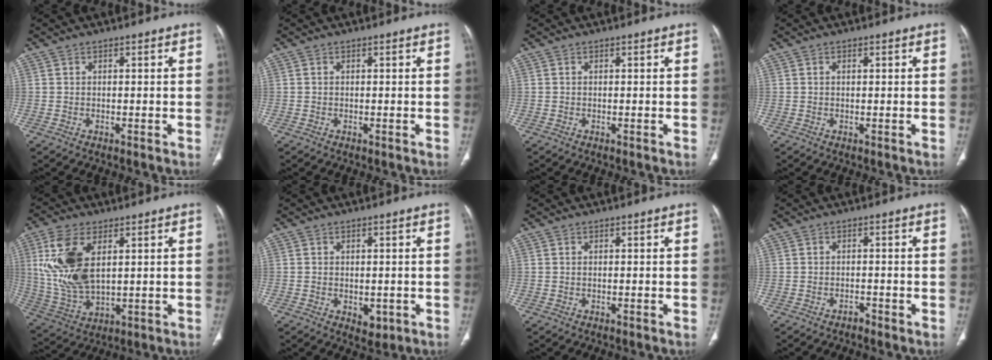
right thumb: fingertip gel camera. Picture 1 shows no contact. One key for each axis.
{"total": 0.0}
{"total": 0.0}
{"total": 0.6, "fx": 0.2, "fy": 0.3, "fz": 0.5, "tx": -0.012, "ty": 0.002, "tz": 0.003}
{"total": 14.2, "fx": 3.9, "fy": 7.5, "fz": 11.4, "tx": -0.247, "ty": -0.014, "tz": 0.087}
{"total": 3.1, "fx": -0.7, "fy": 2.1, "fz": 2.2, "tx": -0.021, "ty": -0.004, "tz": 0.001}
{"total": 0.0}
{"total": 1.0, "fx": -0.9, "fy": 0.5, "fz": 0.2, "tx": -0.007, "ty": 0.005, "tz": -0.015}